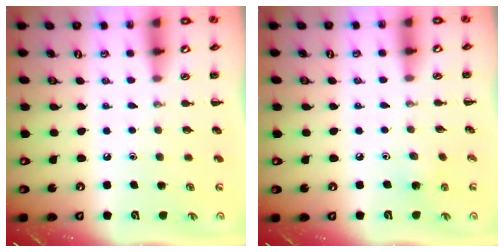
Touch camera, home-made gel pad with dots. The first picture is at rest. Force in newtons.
{"total": 4.0, "press": 3.8, "slide": 1.2}